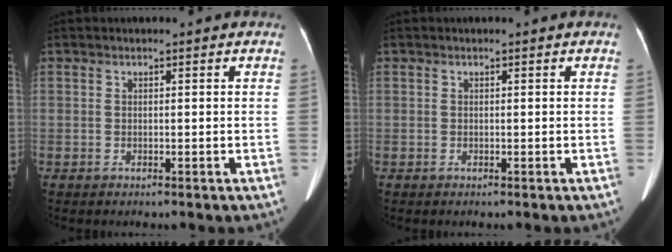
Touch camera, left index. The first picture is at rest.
{"total": 0.0}